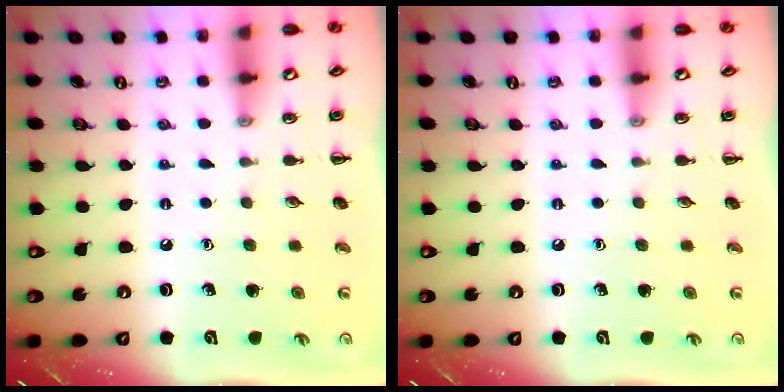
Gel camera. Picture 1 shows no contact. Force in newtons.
{"total": 0.0}